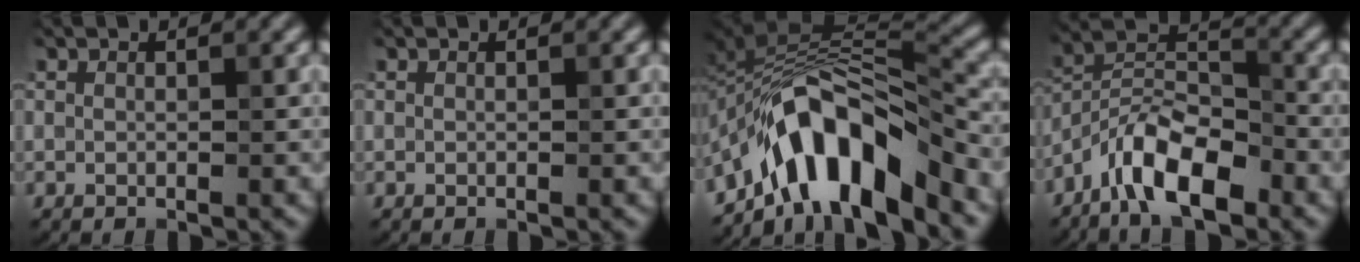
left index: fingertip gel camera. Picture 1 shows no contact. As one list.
[{"total": 0.0}, {"total": 10.4, "force": [-6.3, 3.9, 7.3], "torque": [-0.100, 0.015, -0.115]}, {"total": 6.9, "force": [-4.7, 2.5, 4.4], "torque": [-0.072, 0.011, -0.097]}]